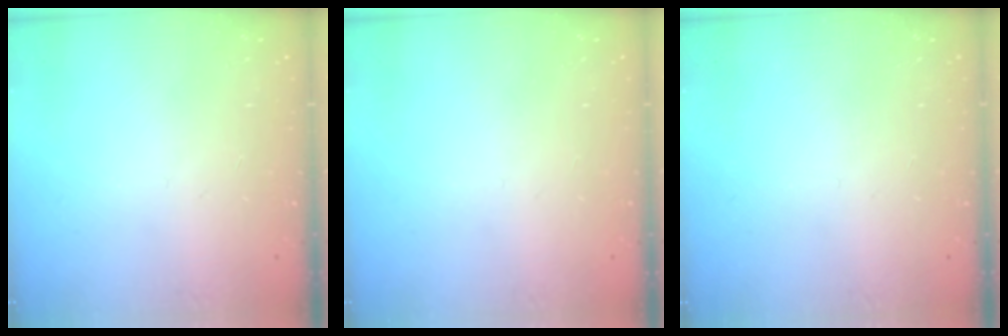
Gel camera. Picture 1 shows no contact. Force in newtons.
{"total": 0.0}
{"total": 0.0}